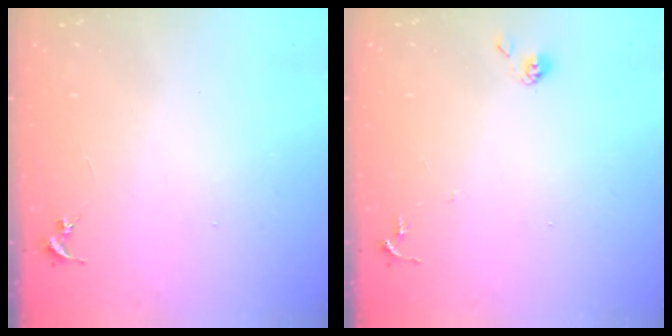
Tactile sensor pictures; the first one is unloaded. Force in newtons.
{"total": 5.9, "press": 5.9, "slide": 0.5}